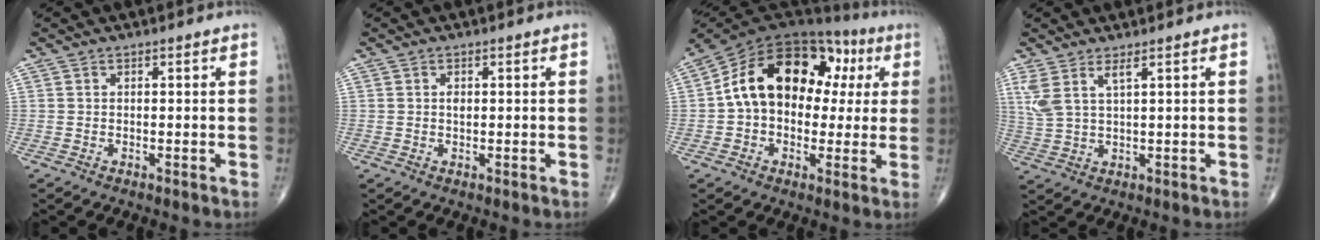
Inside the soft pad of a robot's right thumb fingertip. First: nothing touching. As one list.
[{"total": 1.1, "force": [0.2, 0.6, 0.8], "torque": [-0.013, 0.000, 0.003]}, {"total": 19.5, "force": [3.1, 13.4, 13.9], "torque": [-0.198, 0.046, 0.040]}, {"total": 5.2, "force": [2.8, 1.3, 4.3], "torque": [-0.112, -0.012, 0.067]}]